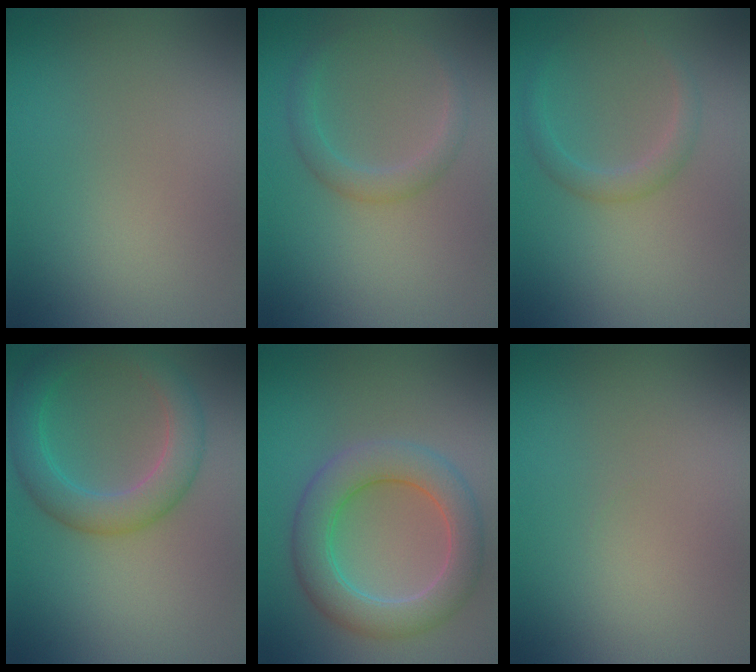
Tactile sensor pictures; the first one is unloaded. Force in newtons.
{"total": 2.0, "press": 2.0, "slide": 0.1}
{"total": 1.7, "press": 1.7, "slide": 0.1}
{"total": 4.7, "press": 4.7, "slide": 0.1}
{"total": 5.9, "press": 5.9, "slide": 0.3}
{"total": 0.0}